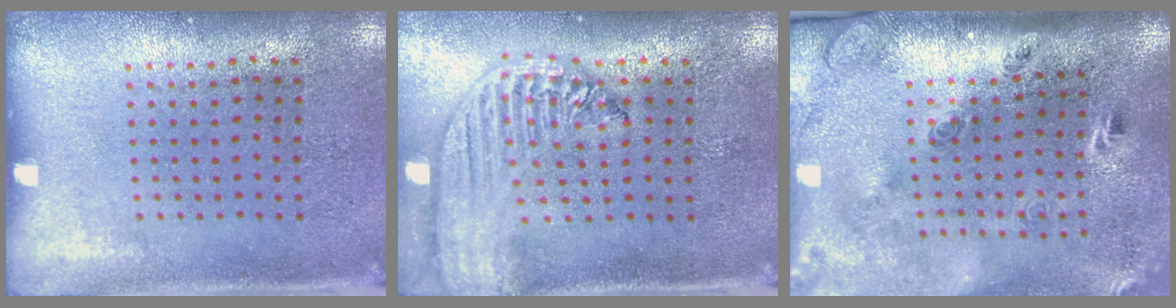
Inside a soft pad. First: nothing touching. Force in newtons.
{"total": 2.5, "press": 2.1, "slide": 1.4}
{"total": 3.0, "press": 1.9, "slide": 2.2}